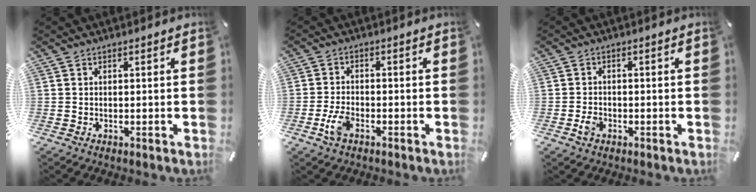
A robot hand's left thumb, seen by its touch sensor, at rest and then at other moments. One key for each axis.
{"total": 4.9, "fx": -2.3, "fy": 2.5, "fz": 3.6, "tx": -0.090, "ty": 0.000, "tz": -0.049}
{"total": 2.3, "fx": -1.0, "fy": 1.7, "fz": 1.3, "tx": -0.030, "ty": 0.002, "tz": -0.020}